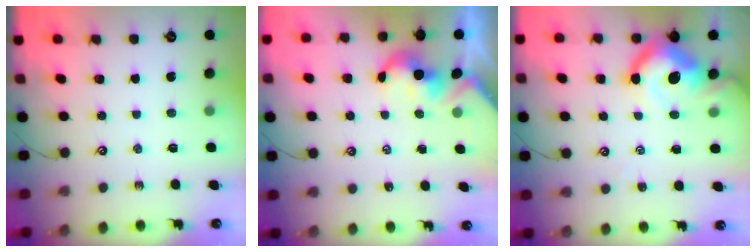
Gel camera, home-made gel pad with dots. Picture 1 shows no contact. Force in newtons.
{"total": 2.3, "press": 2.3, "slide": 0.3}
{"total": 10.9, "press": 10.8, "slide": 1.4}